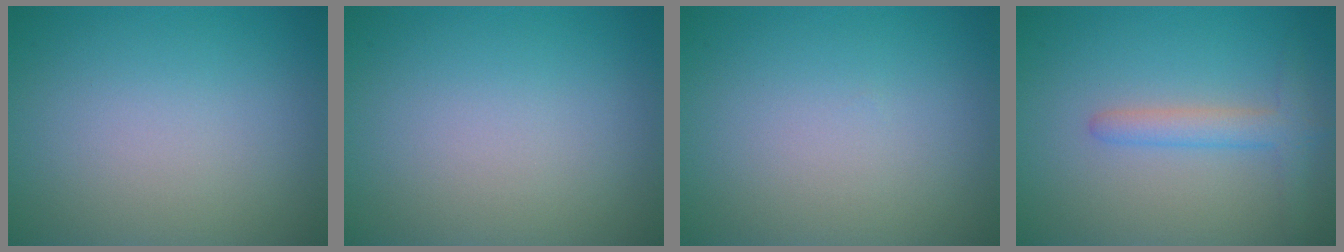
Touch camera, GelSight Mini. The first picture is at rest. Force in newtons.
{"total": 0.0}
{"total": 0.0}
{"total": 2.6, "press": 2.6, "slide": 0.2}